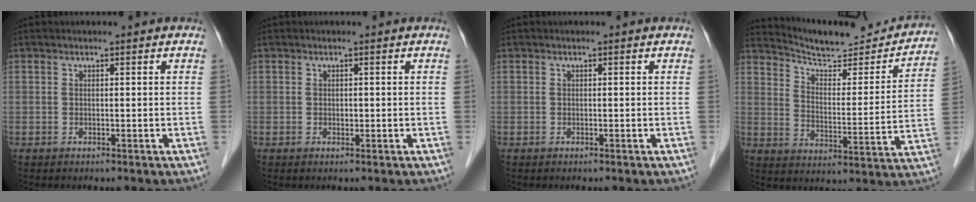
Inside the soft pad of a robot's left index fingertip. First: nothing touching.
{"total": 0.5, "force": [-0.3, 0.3, 0.3], "torque": [-0.004, -0.003, -0.006]}
{"total": 0.0}
{"total": 18.7, "force": [17.8, 2.6, 5.1], "torque": [-0.073, -0.040, 0.244]}